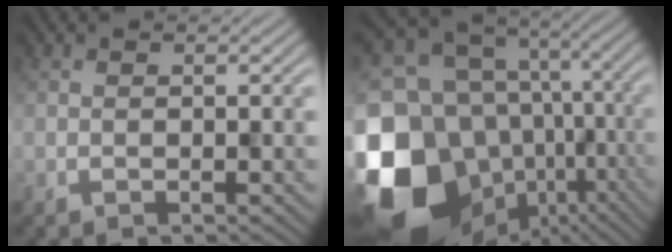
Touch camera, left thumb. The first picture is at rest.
{"total": 20.1, "force": [-6.6, 15.4, 11.1], "torque": [-0.306, -0.026, -0.071]}